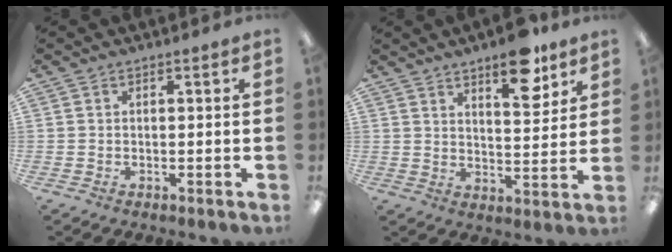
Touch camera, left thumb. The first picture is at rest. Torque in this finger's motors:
{"motor_torque": [0.26, 0.26, 0.09, -0.16, 0.07]}